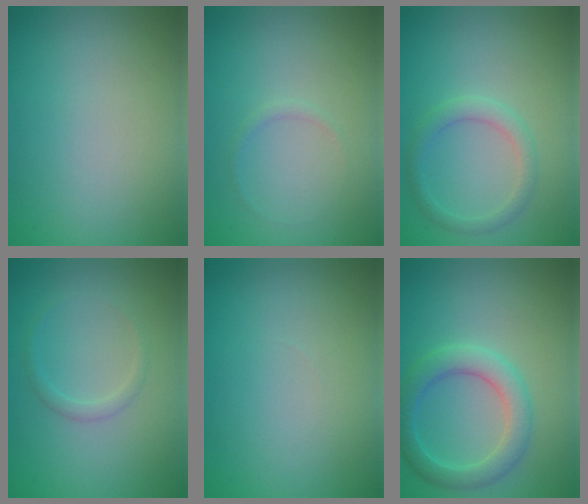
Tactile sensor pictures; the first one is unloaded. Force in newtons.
{"total": 0.6, "press": 0.6, "slide": 0.1}
{"total": 2.0, "press": 2.0, "slide": 0.1}
{"total": 1.0, "press": 1.0, "slide": 0.1}
{"total": 0.0}
{"total": 3.7, "press": 3.6, "slide": 0.3}